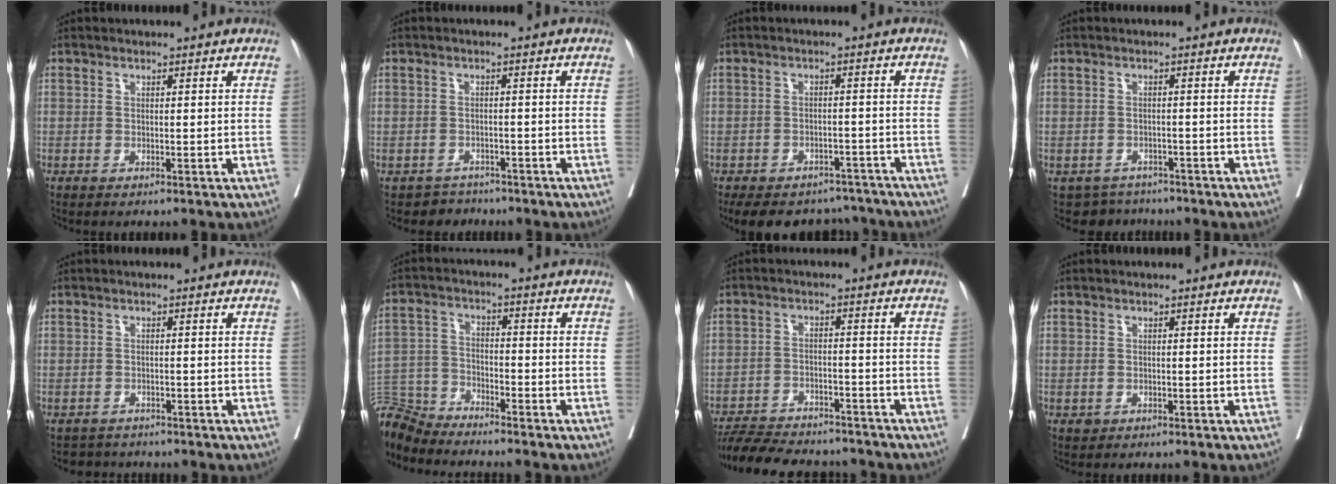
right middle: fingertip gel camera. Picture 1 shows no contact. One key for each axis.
{"total": 2.8, "fx": -2.3, "fy": 1.3, "fz": -1.0, "tx": 0.014, "ty": 0.003, "tz": -0.039}
{"total": 13.8, "fx": -11.8, "fy": 6.1, "fz": 4.0, "tx": -0.078, "ty": 0.009, "tz": -0.148}
{"total": 3.8, "fx": -3.3, "fy": 1.8, "fz": -0.7, "tx": 0.012, "ty": 0.007, "tz": -0.049}
{"total": 2.6, "fx": -2.4, "fy": 1.1, "fz": -0.5, "tx": 0.004, "ty": -0.002, "tz": -0.039}
{"total": 9.7, "fx": -9.6, "fy": 1.1, "fz": 0.8, "tx": -0.022, "ty": 0.010, "tz": -0.187}
{"total": 15.1, "fx": -13.7, "fy": 3.6, "fz": 5.0, "tx": -0.101, "ty": 0.000, "tz": -0.200}
{"total": 0.7, "fx": -0.2, "fy": 0.6, "fz": 0.1, "tx": -0.002, "ty": 0.002, "tz": 0.000}